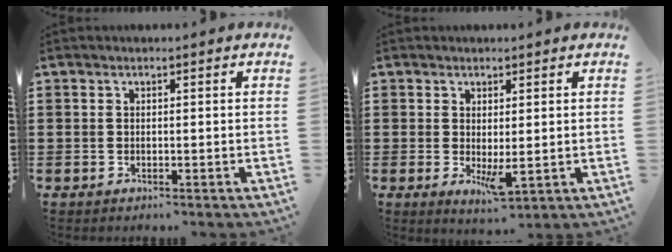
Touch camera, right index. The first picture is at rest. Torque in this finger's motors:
{"motor_torque": [0.12, 0.18, 0.43, 0.03]}